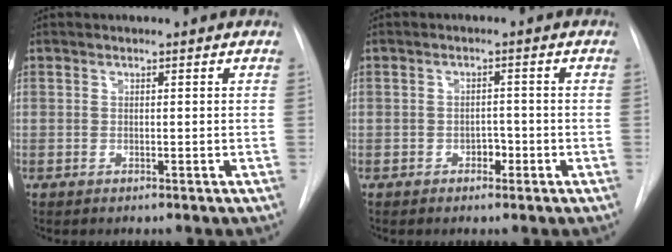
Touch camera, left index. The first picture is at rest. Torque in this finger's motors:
{"motor_torque": [0.06, 0.05, -0.02, 0.00]}